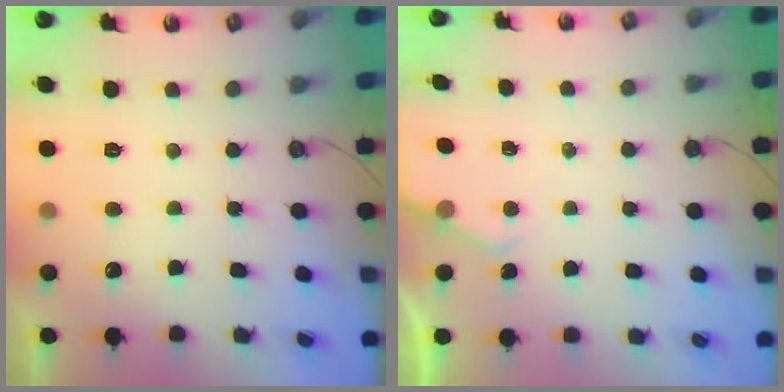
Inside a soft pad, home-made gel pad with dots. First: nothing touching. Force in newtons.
{"total": 2.6, "press": 2.6, "slide": 0.4}